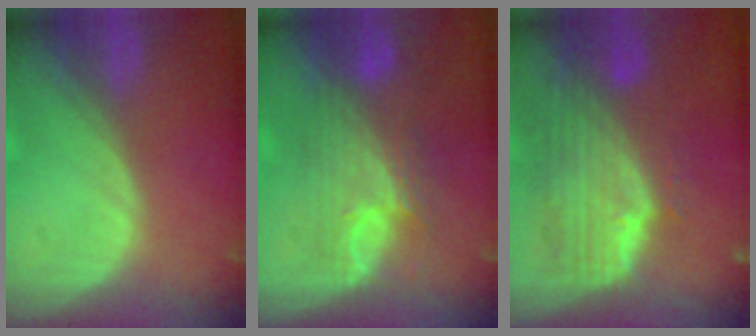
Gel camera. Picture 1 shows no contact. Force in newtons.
{"total": 8.1, "press": 7.8, "slide": 2.1}
{"total": 9.9, "press": 8.8, "slide": 4.5}